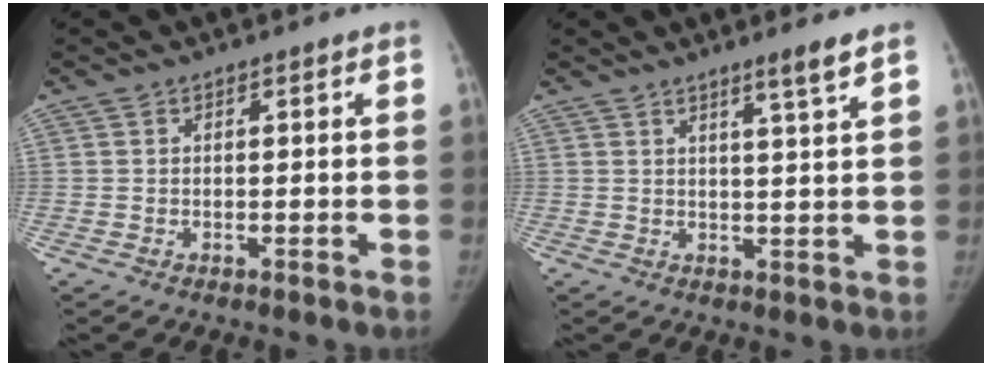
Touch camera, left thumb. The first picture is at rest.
{"total": 3.8, "force": [2.6, -0.6, 2.7], "torque": [-0.044, -0.022, 0.046]}